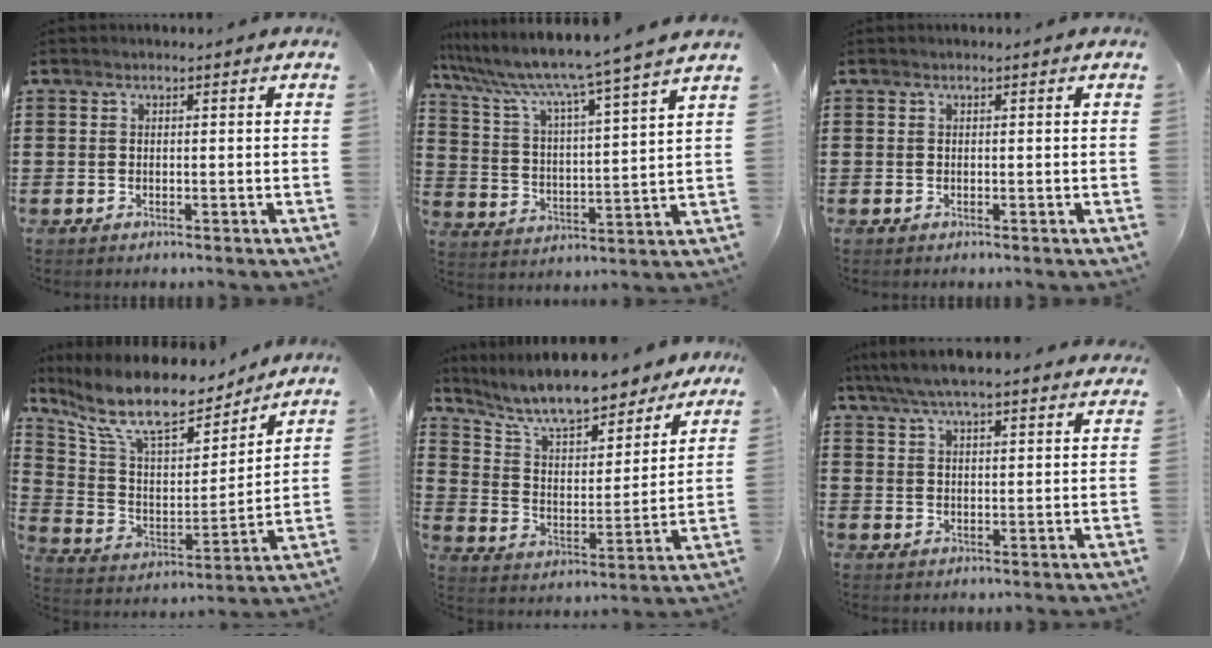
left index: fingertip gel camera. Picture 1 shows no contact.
{"total": 6.9, "force": [6.0, -0.9, 3.3], "torque": [-0.094, -0.055, 0.090]}
{"total": 0.0}
{"total": 11.9, "force": [9.5, 3.3, 6.4], "torque": [-0.157, -0.054, 0.164]}
{"total": 10.0, "force": [8.9, 1.3, 4.2], "torque": [-0.117, -0.050, 0.156]}
{"total": 5.3, "force": [4.9, 0.8, 2.0], "torque": [-0.054, -0.013, 0.088]}